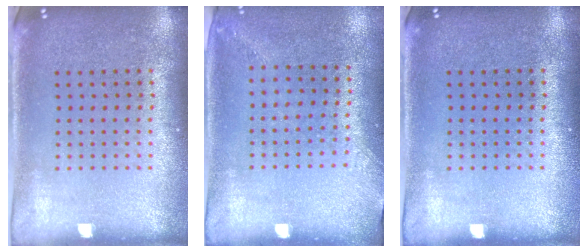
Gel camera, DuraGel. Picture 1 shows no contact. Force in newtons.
{"total": 1.3, "press": 1.0, "slide": 0.8}
{"total": 0.0}